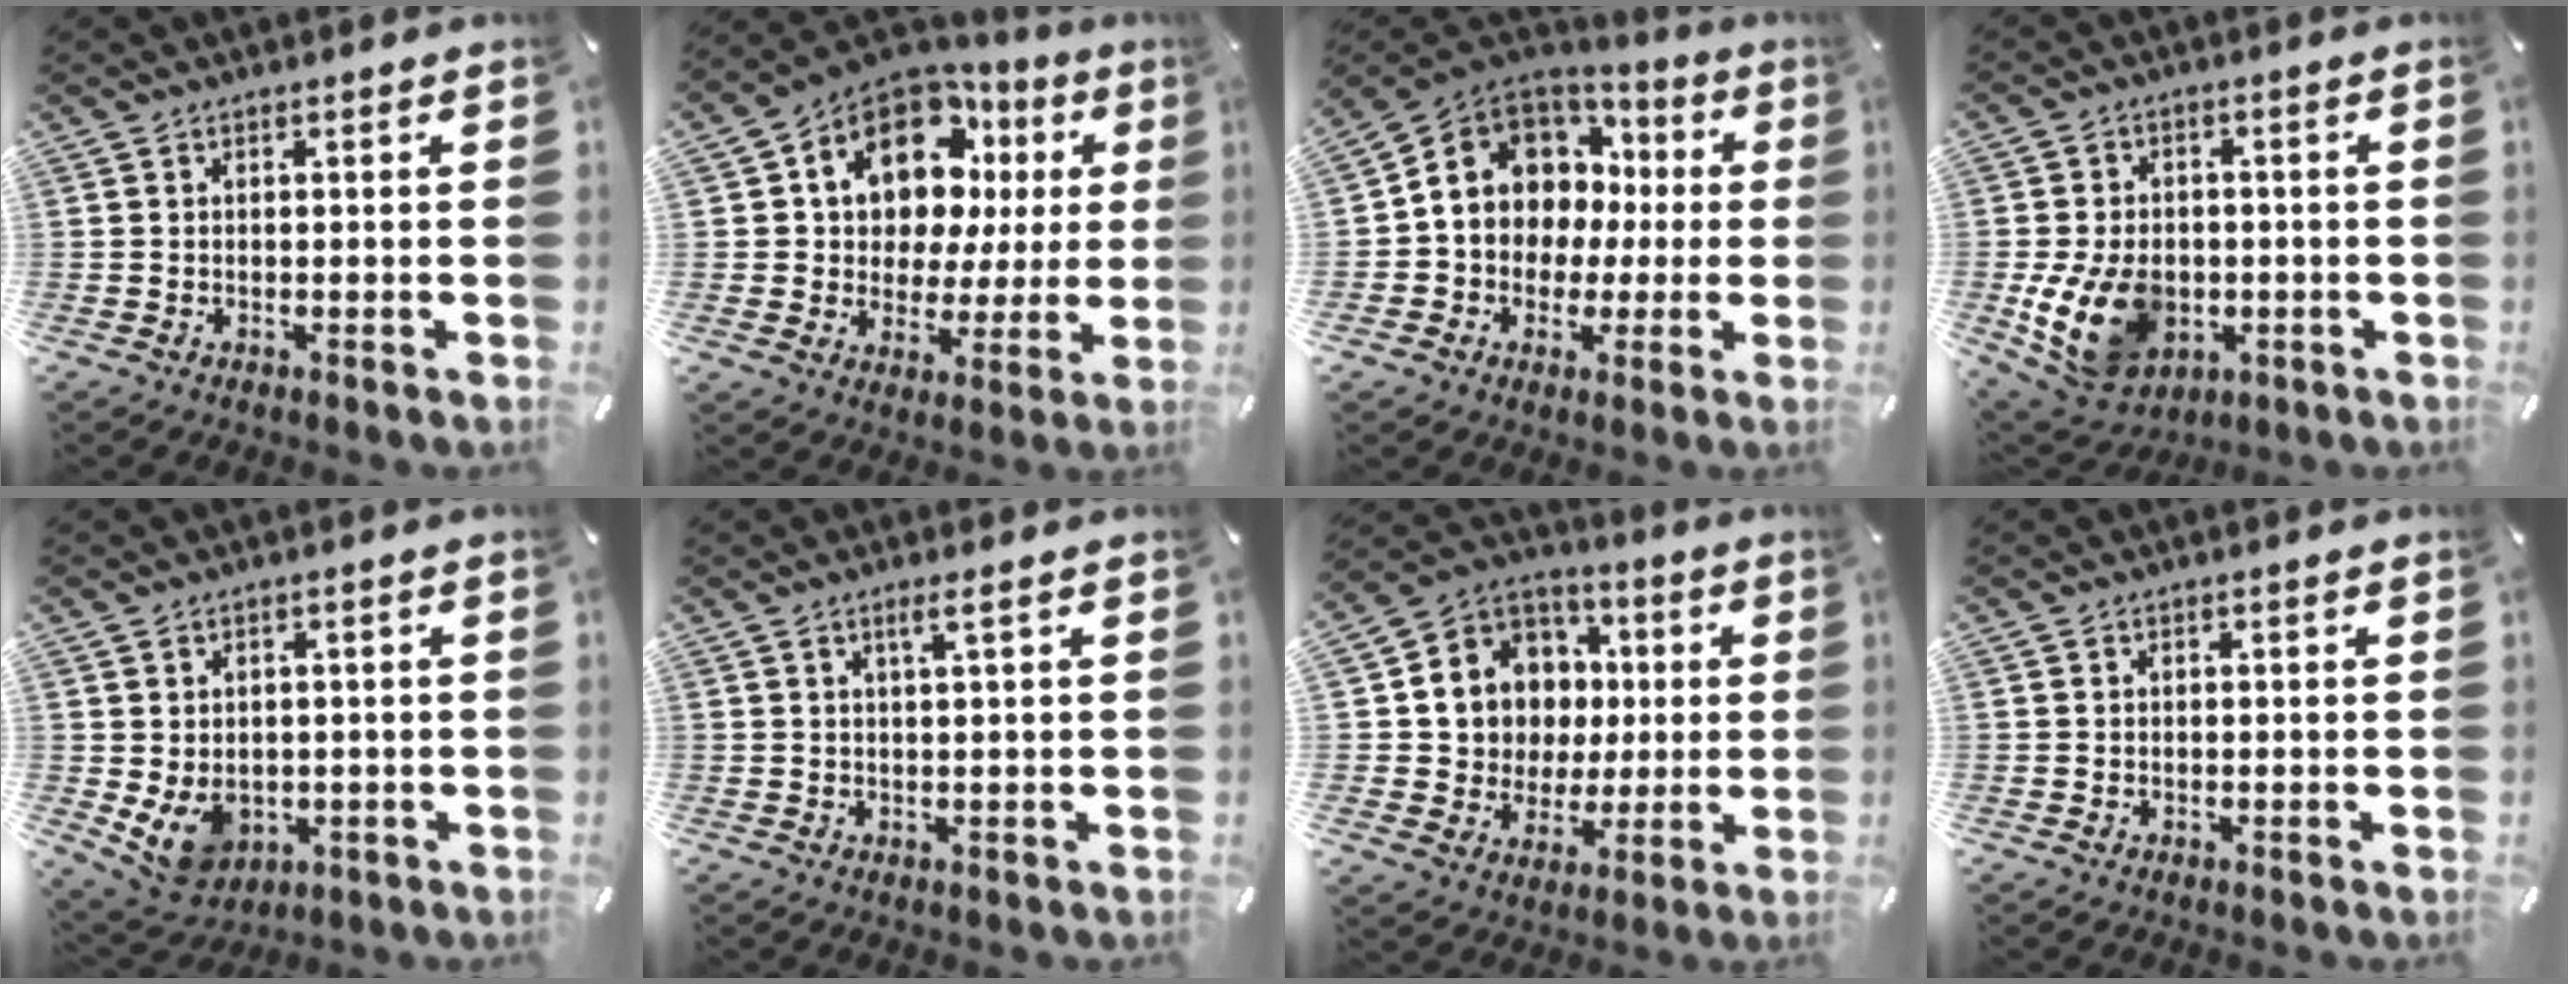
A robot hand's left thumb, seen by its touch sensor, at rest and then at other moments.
{"total": 12.6, "force": [6.6, 9.3, 5.4], "torque": [-0.103, -0.044, 0.122]}
{"total": 10.3, "force": [1.5, 9.8, 3.1], "torque": [-0.073, -0.026, 0.034]}
{"total": 13.6, "force": [-3.0, 10.1, 8.6], "torque": [-0.183, 0.005, -0.052]}
{"total": 7.3, "force": [-0.7, 6.1, 4.0], "torque": [-0.073, -0.004, -0.010]}
{"total": 2.6, "force": [1.2, -0.1, 2.3], "torque": [-0.046, -0.002, 0.019]}
{"total": 12.3, "force": [0.7, 12.2, 2.0], "torque": [-0.041, -0.014, 0.026]}
{"total": 0.0}